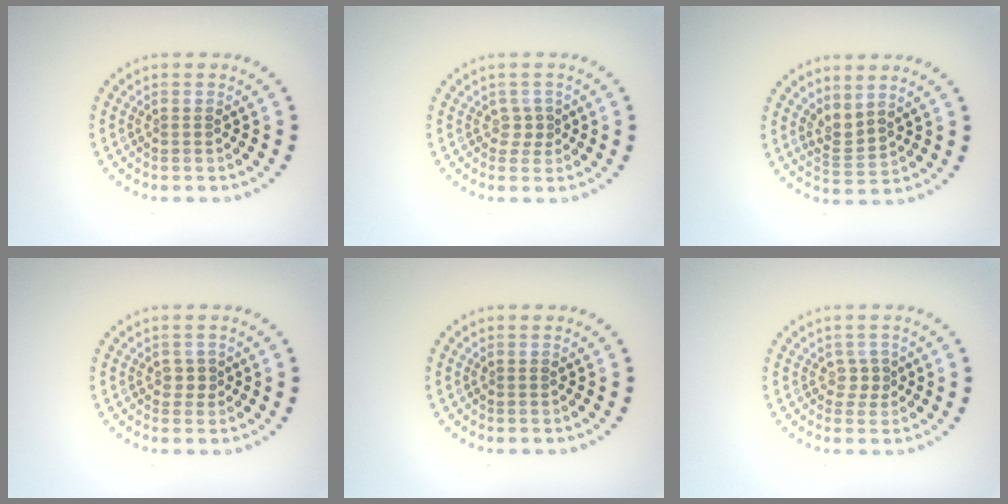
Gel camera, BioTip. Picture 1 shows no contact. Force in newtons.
{"total": 1.0, "press": 0.8, "slide": 0.6}
{"total": 2.3, "press": 1.6, "slide": 1.6}
{"total": 1.0, "press": 0.9, "slide": 0.5}
{"total": 0.0}
{"total": 1.2, "press": 0.9, "slide": 0.7}